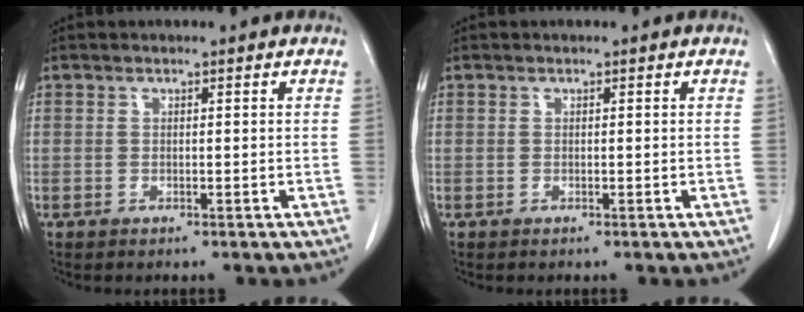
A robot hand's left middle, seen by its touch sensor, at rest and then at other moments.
{"total": 0.0}